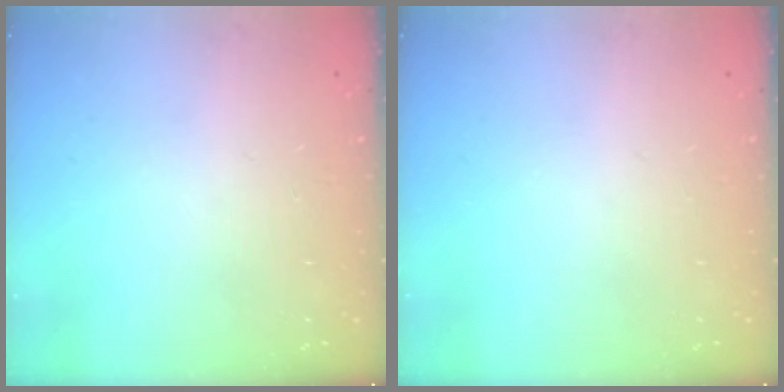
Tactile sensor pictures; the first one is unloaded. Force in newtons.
{"total": 0.0}